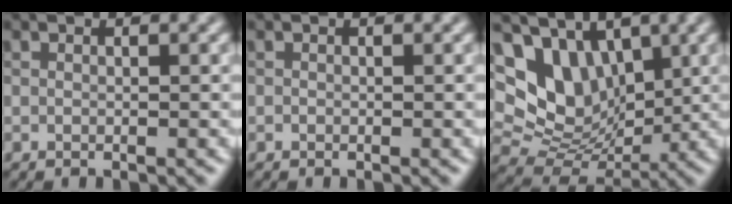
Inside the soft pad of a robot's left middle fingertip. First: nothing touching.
{"total": 0.0}
{"total": 8.7, "force": [3.7, 6.2, 4.9], "torque": [-0.089, 0.001, 0.069]}